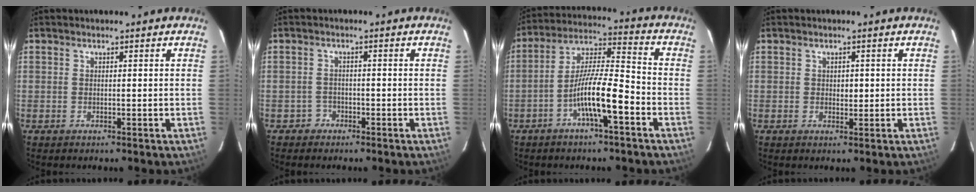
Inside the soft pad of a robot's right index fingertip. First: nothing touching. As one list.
[{"total": 1.6, "force": [-1.1, 1.2, -0.1], "torque": [0.002, 0.007, -0.023]}, {"total": 10.8, "force": [-4.6, 1.2, 9.7], "torque": [-0.181, 0.015, -0.083]}, {"total": 1.4, "force": [0.1, 0.9, 1.0], "torque": [-0.011, 0.001, 0.003]}]